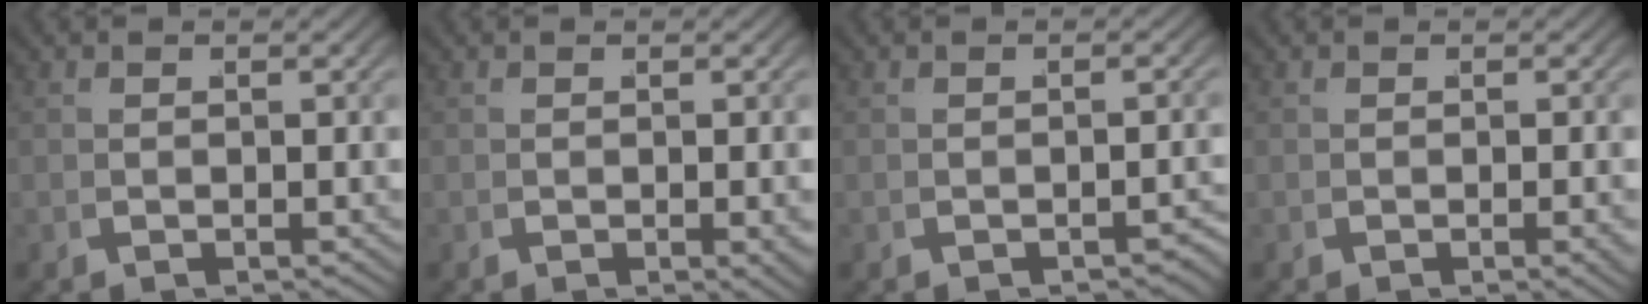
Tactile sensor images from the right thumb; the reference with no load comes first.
{"total": 1.2, "force": [-0.1, 0.3, 1.1], "torque": [-0.017, -0.002, 0.000]}
{"total": 1.6, "force": [-1.4, 0.3, 0.6], "torque": [-0.012, -0.001, -0.019]}
{"total": 1.1, "force": [-0.2, 0.3, 1.0], "torque": [-0.017, 0.001, -0.002]}